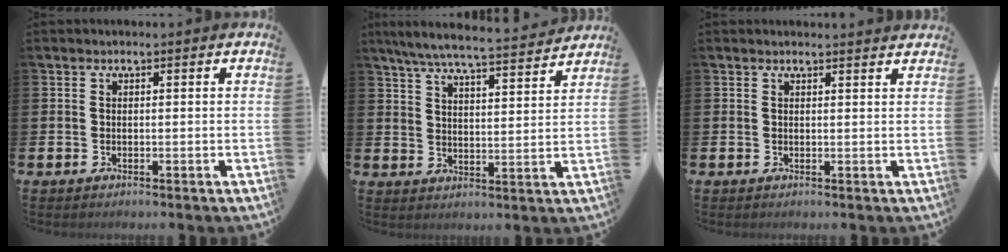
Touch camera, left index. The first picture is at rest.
{"total": 7.2, "force": [6.7, 0.5, 2.6], "torque": [-0.069, -0.047, 0.115]}
{"total": 0.9, "force": [0.9, -0.1, 0.1], "torque": [0.007, -0.005, 0.015]}